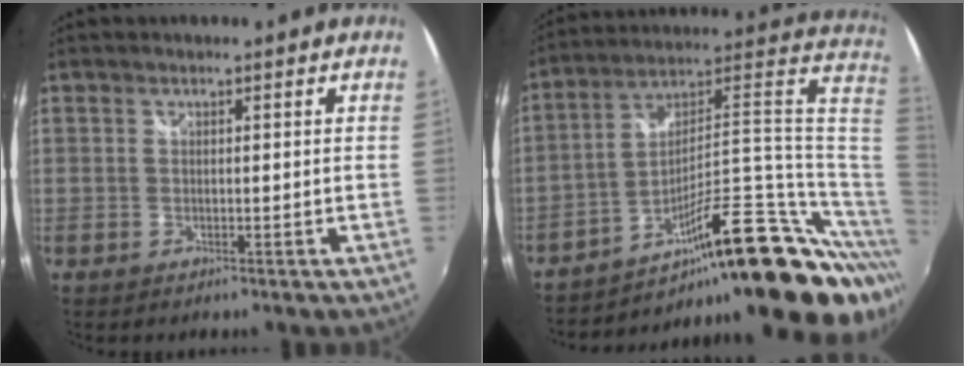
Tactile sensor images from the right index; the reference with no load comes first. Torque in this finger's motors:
{"motor_torque": [0.03, -0.55, 0.41, 0.10]}